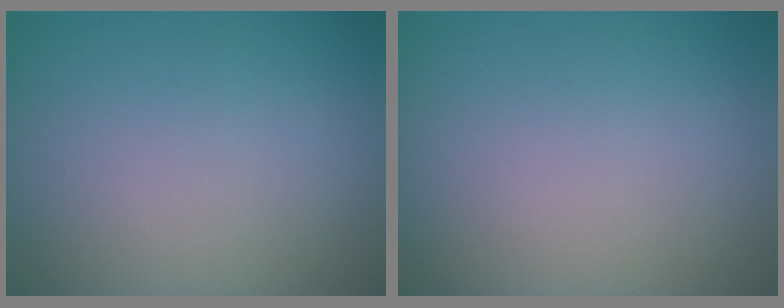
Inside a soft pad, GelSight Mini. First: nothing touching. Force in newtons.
{"total": 0.0}